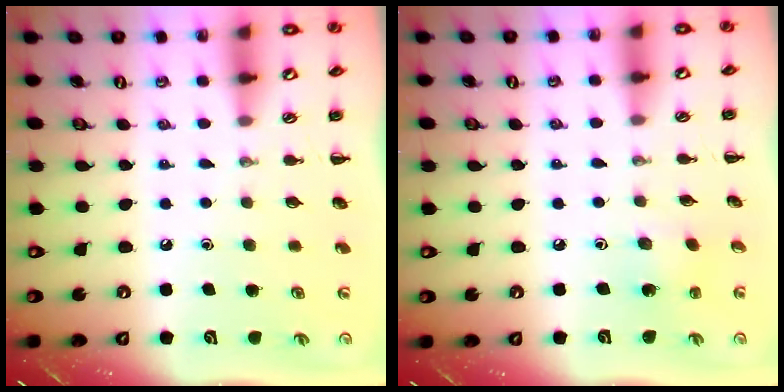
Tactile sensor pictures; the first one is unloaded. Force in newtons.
{"total": 1.6, "press": 1.5, "slide": 0.6}